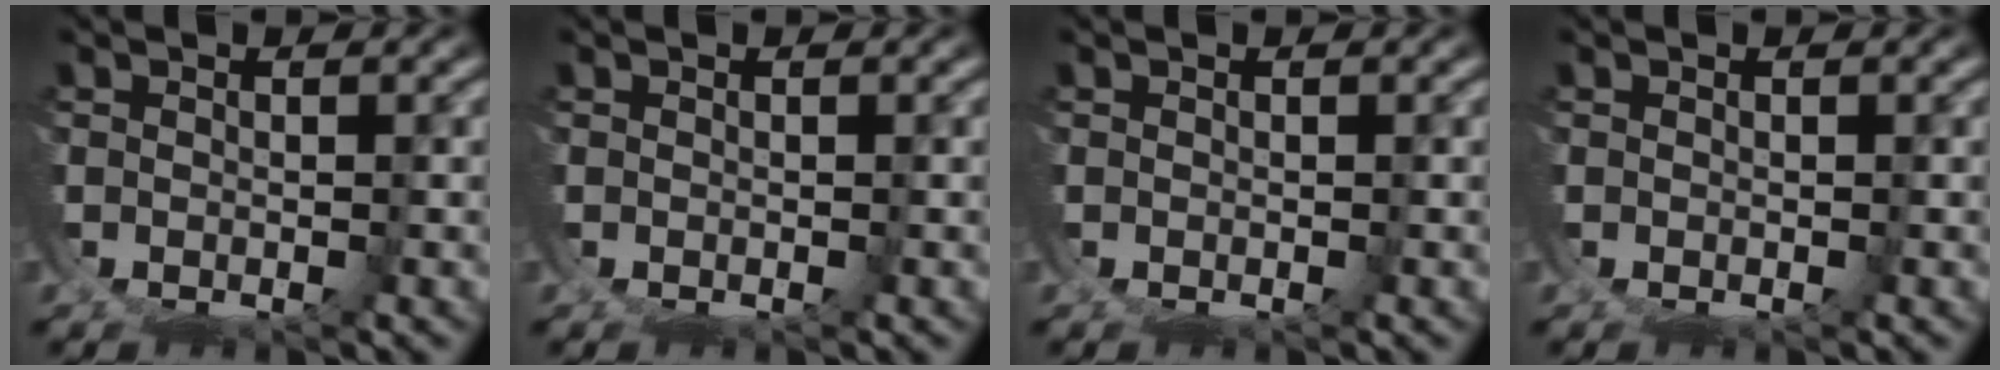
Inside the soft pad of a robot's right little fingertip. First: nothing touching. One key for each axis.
{"total": 0.0}
{"total": 0.0}
{"total": 0.0}